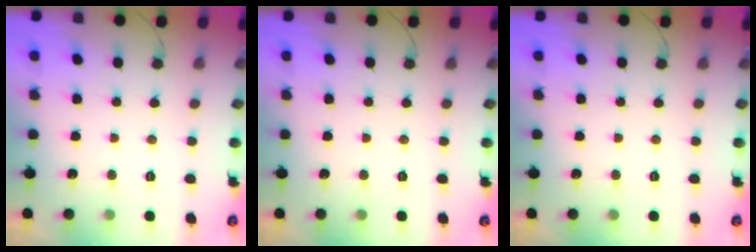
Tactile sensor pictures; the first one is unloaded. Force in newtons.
{"total": 0.0}
{"total": 0.0}